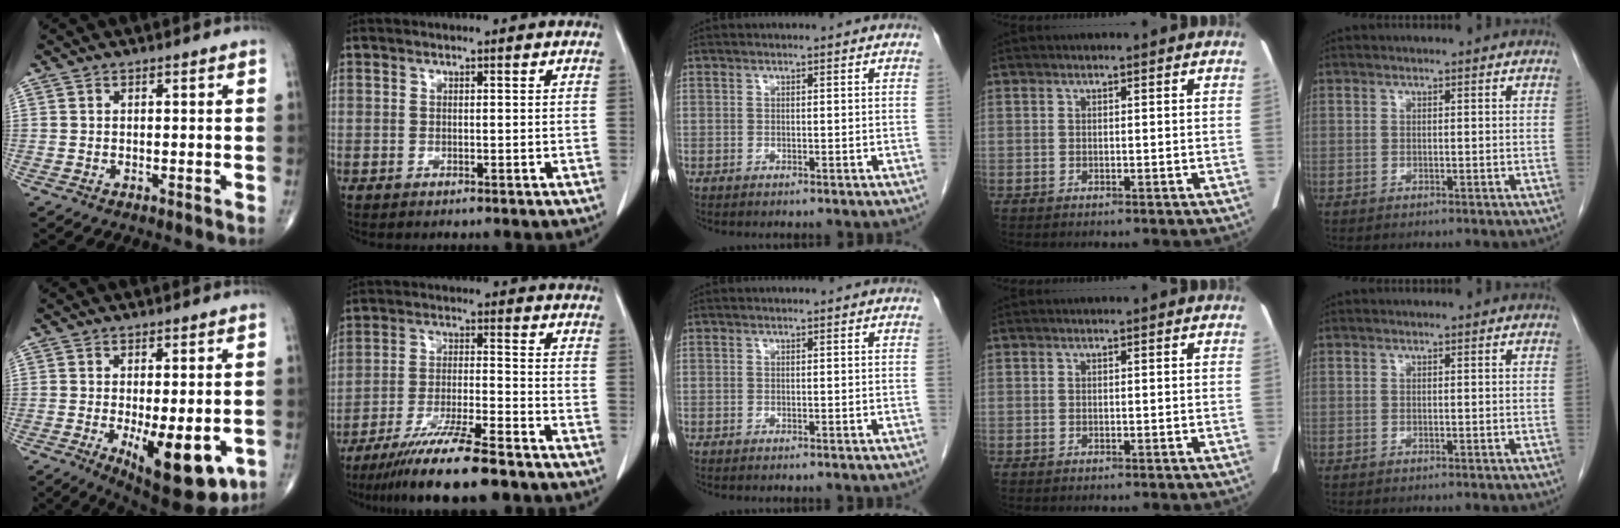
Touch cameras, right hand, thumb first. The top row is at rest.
{"thumb": {"total": 14.3, "force": [-4.4, 5.6, 12.4], "torque": [-0.160, -0.018, -0.048]}, "index": {"total": 12.9, "force": [-10.1, 0.5, 8.0], "torque": [-0.136, -0.034, -0.170]}}